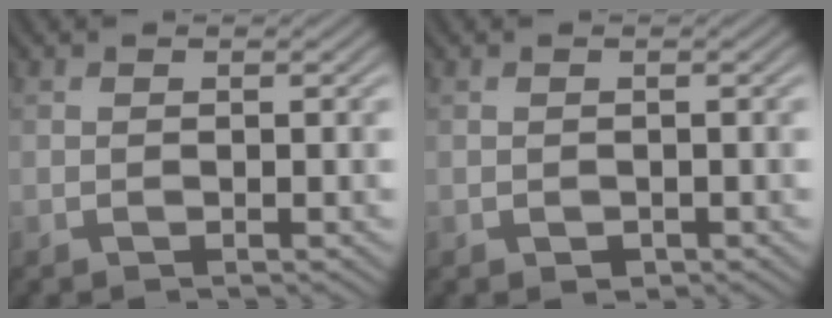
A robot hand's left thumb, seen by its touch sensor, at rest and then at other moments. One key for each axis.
{"total": 0.6, "fx": -0.3, "fy": 0.5, "fz": 0.3, "tx": -0.005, "ty": -0.003, "tz": -0.004}